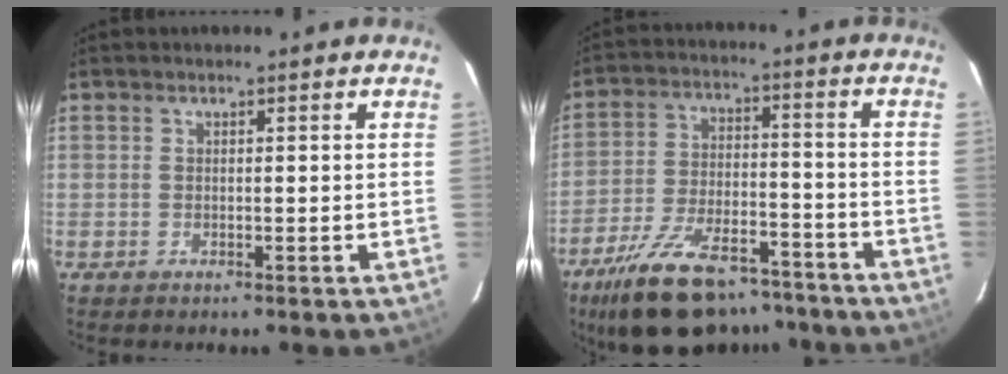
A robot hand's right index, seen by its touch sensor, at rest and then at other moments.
{"total": 20.2, "force": [-15.4, 8.3, 10.1], "torque": [-0.202, -0.011, -0.234]}